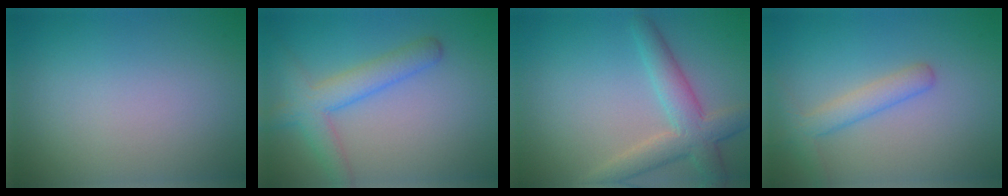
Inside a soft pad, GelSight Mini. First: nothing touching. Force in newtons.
{"total": 4.2, "press": 4.2, "slide": 0.1}
{"total": 4.8, "press": 4.8, "slide": 0.3}
{"total": 2.6, "press": 2.6, "slide": 0.1}